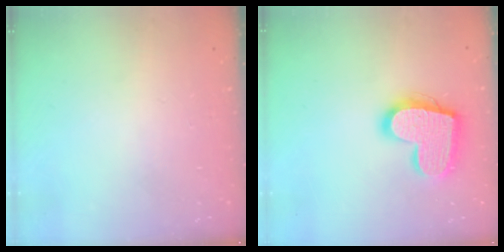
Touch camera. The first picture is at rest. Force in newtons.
{"total": 16.9, "press": 16.8, "slide": 1.2}